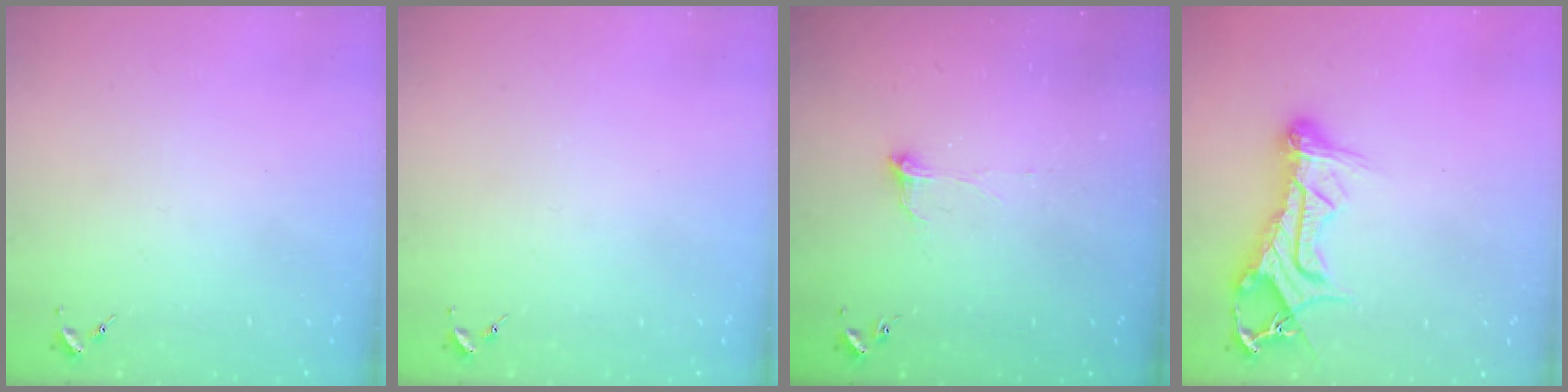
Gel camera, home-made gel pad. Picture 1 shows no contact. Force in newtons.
{"total": 0.0}
{"total": 6.2, "press": 6.2, "slide": 0.5}
{"total": 18.2, "press": 18.2, "slide": 1.8}